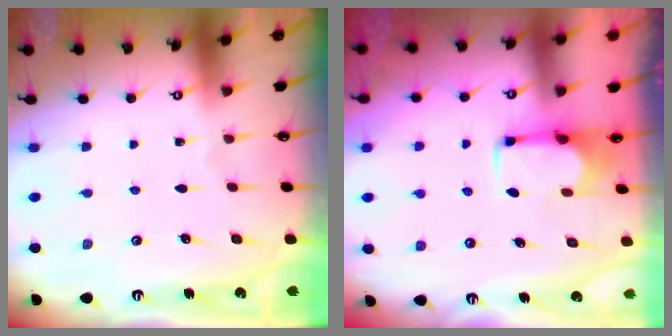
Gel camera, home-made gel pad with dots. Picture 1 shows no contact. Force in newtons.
{"total": 1.9, "press": 1.8, "slide": 0.8}